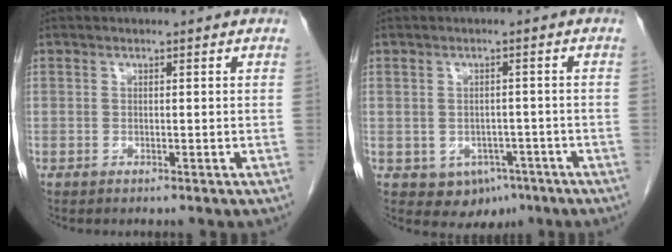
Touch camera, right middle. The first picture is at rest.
{"total": 5.2, "force": [-2.6, 3.9, 2.2], "torque": [-0.025, 0.003, -0.025]}